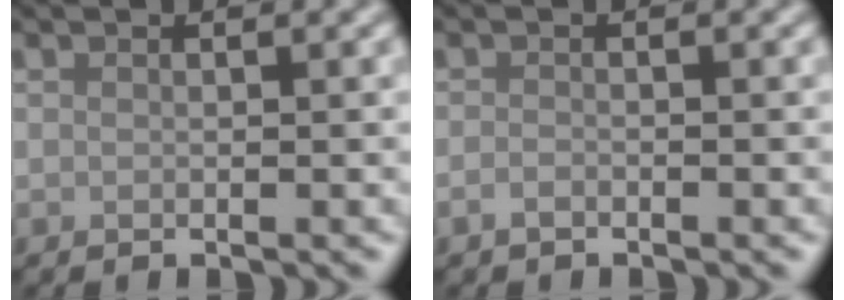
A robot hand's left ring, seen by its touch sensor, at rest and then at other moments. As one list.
[{"total": 0.9, "force": [-0.6, 0.4, 0.4], "torque": [-0.009, -0.001, -0.014]}]